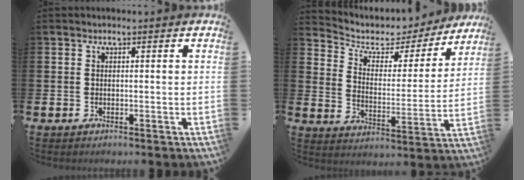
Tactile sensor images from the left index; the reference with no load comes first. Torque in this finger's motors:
{"motor_torque": [0.97, -1.17, 0.07, 0.02]}